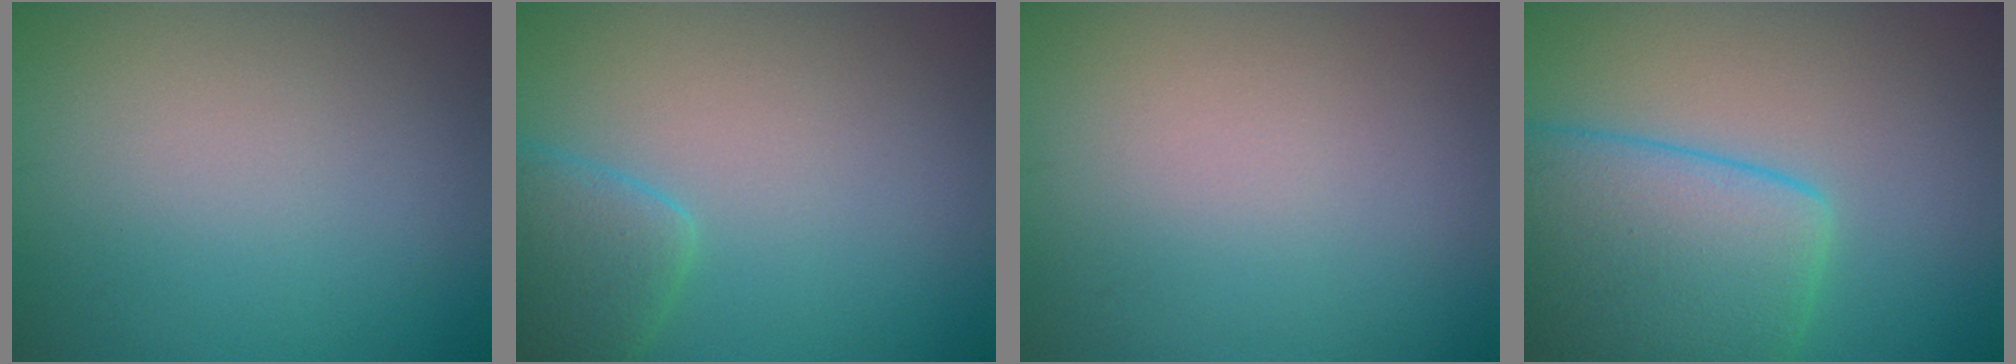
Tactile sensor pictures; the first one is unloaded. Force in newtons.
{"total": 2.9, "press": 2.9, "slide": 0.2}
{"total": 0.0}
{"total": 8.5, "press": 8.5, "slide": 0.5}